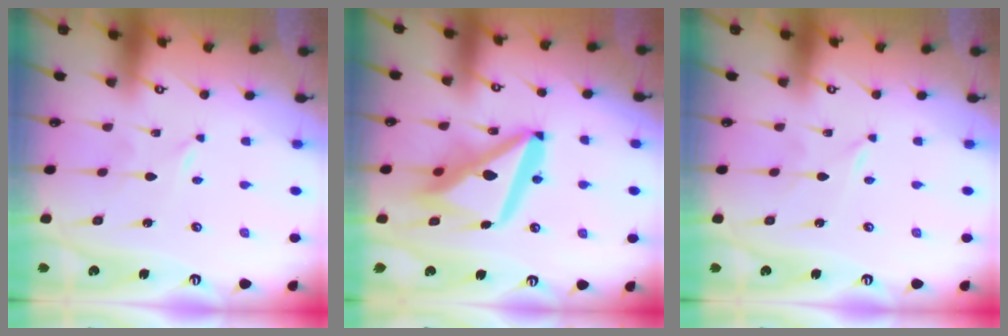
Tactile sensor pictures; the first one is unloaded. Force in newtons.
{"total": 17.5, "press": 17.4, "slide": 2.0}
{"total": 0.0}